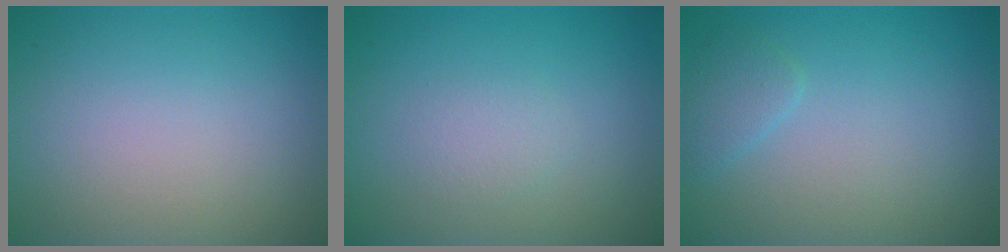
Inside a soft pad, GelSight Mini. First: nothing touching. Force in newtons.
{"total": 1.2, "press": 1.2, "slide": 0.0}
{"total": 1.4, "press": 1.4, "slide": 0.1}